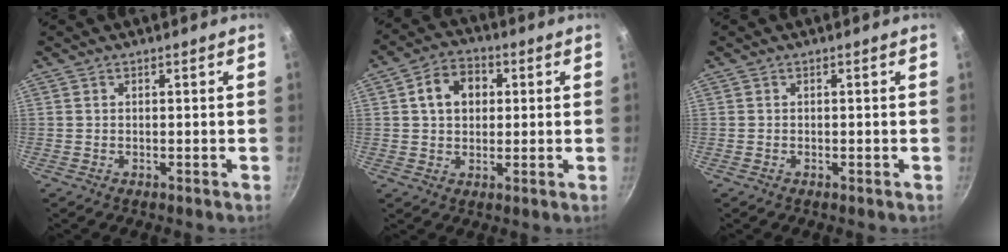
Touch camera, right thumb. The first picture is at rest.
{"total": 8.3, "force": [1.9, 6.3, 5.0], "torque": [-0.056, 0.012, 0.022]}
{"total": 0.0}